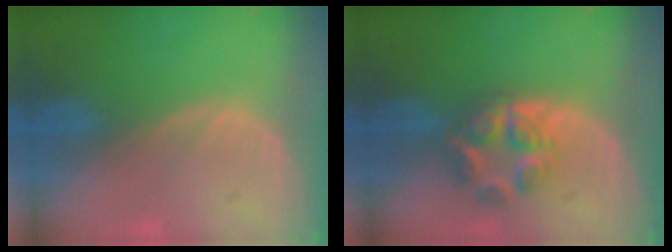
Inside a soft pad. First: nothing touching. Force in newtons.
{"total": 5.7, "press": 5.3, "slide": 2.1}